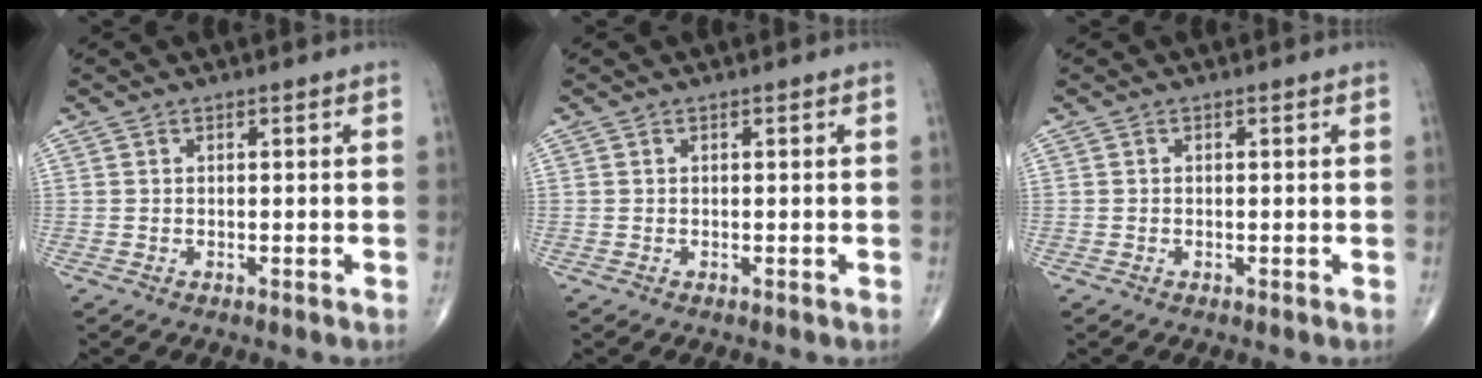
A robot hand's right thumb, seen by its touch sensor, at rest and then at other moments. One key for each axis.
{"total": 0.0}
{"total": 0.0}